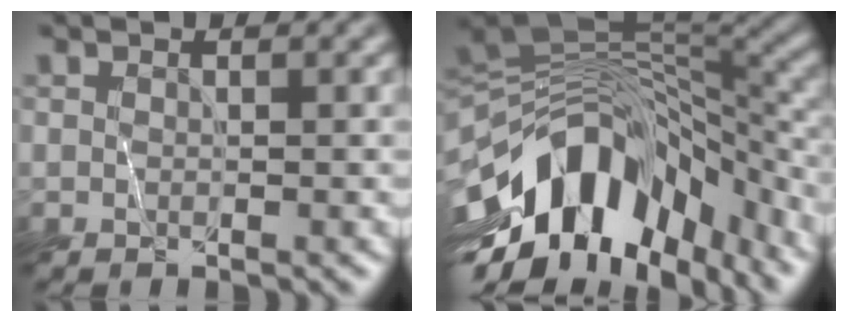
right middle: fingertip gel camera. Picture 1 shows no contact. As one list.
[{"total": 13.5, "force": [-7.2, 6.6, 9.4], "torque": [-0.171, 0.014, -0.120]}]